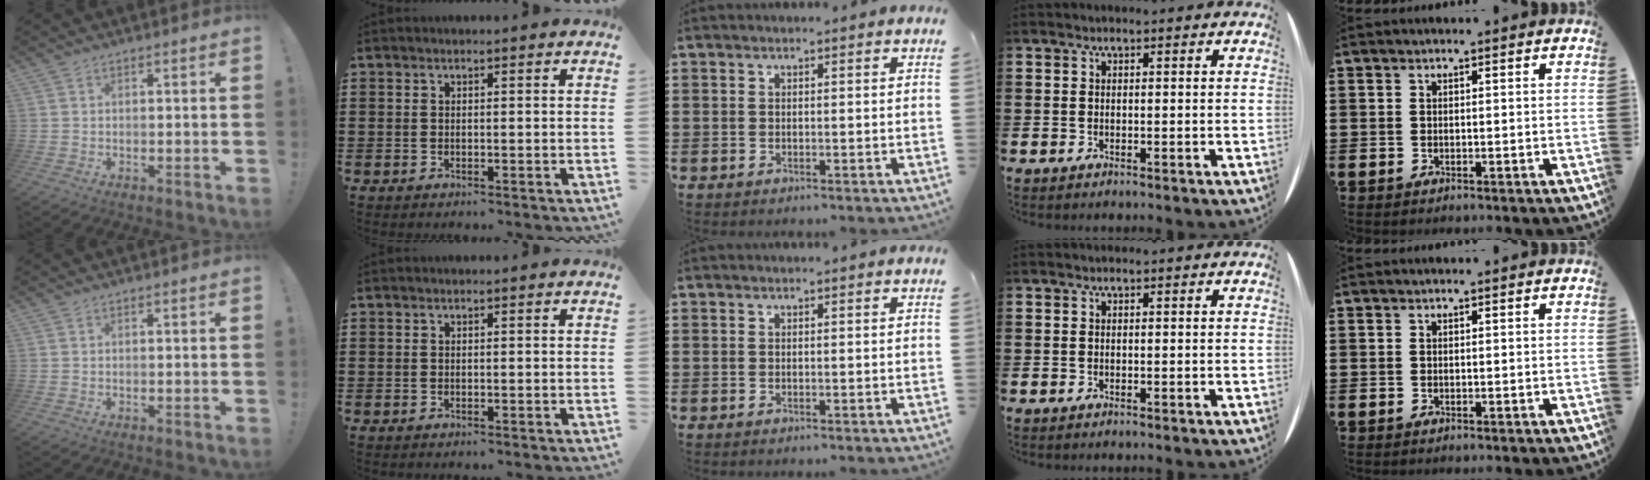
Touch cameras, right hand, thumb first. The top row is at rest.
{}